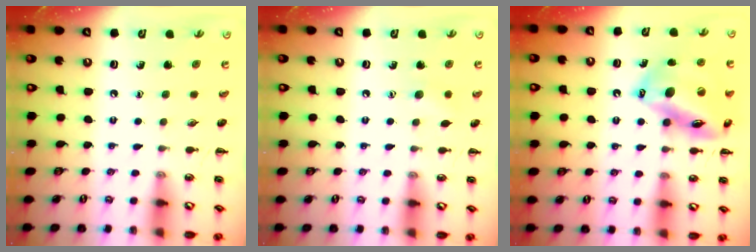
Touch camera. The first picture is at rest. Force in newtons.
{"total": 5.5, "press": 5.3, "slide": 1.2}
{"total": 17.9, "press": 17.5, "slide": 4.1}